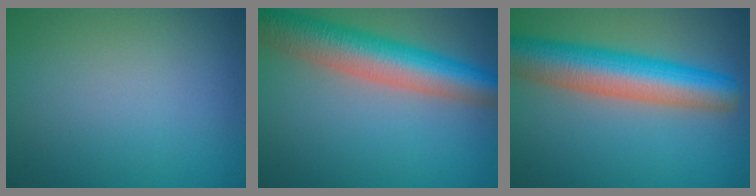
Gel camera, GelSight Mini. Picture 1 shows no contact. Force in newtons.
{"total": 8.2, "press": 8.2, "slide": 0.3}
{"total": 8.5, "press": 8.5, "slide": 0.2}